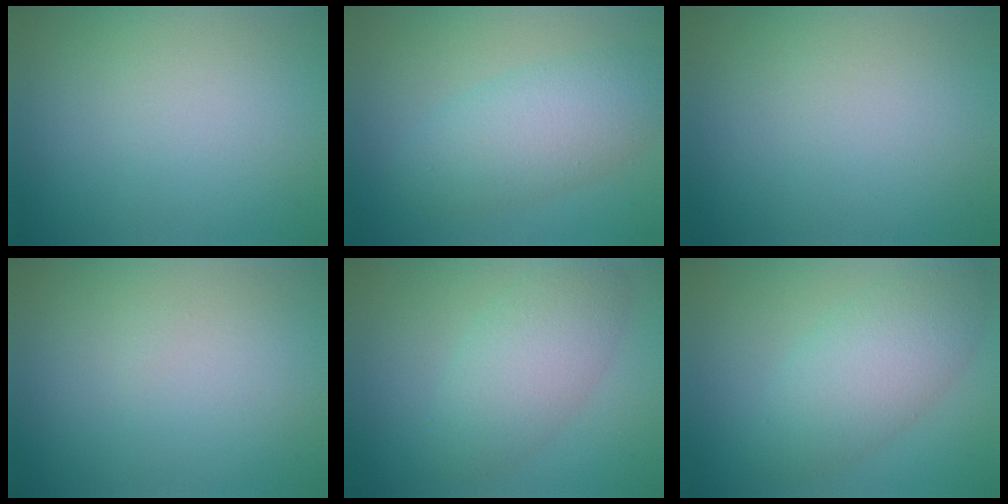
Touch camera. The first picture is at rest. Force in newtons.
{"total": 5.1, "press": 5.1, "slide": 0.2}
{"total": 0.0}
{"total": 0.0}
{"total": 4.7, "press": 4.7, "slide": 0.1}
{"total": 5.5, "press": 5.5, "slide": 0.4}